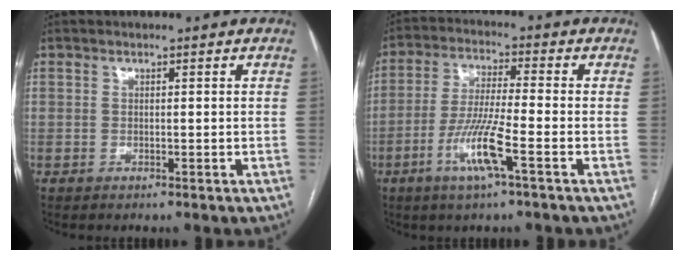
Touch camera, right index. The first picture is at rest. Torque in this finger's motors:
{"motor_torque": [1.20, -0.62, 0.36, 0.19]}